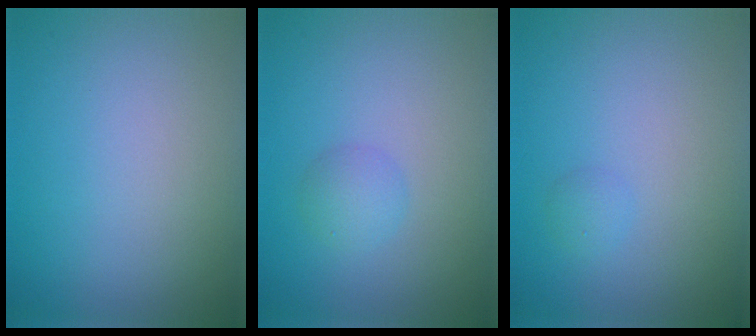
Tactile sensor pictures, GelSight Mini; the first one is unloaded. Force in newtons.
{"total": 1.7, "press": 1.7, "slide": 0.1}
{"total": 0.8, "press": 0.8, "slide": 0.0}